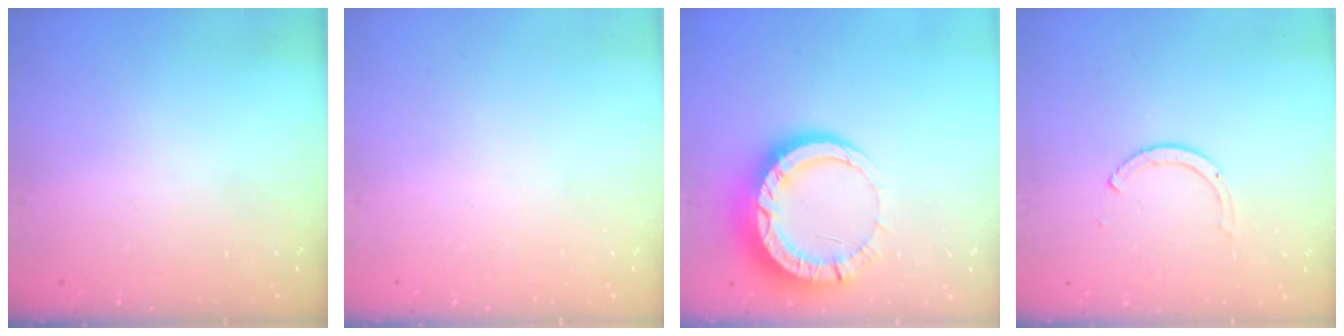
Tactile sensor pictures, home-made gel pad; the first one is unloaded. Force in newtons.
{"total": 0.0}
{"total": 13.4, "press": 13.3, "slide": 1.4}
{"total": 2.6, "press": 2.6, "slide": 0.3}